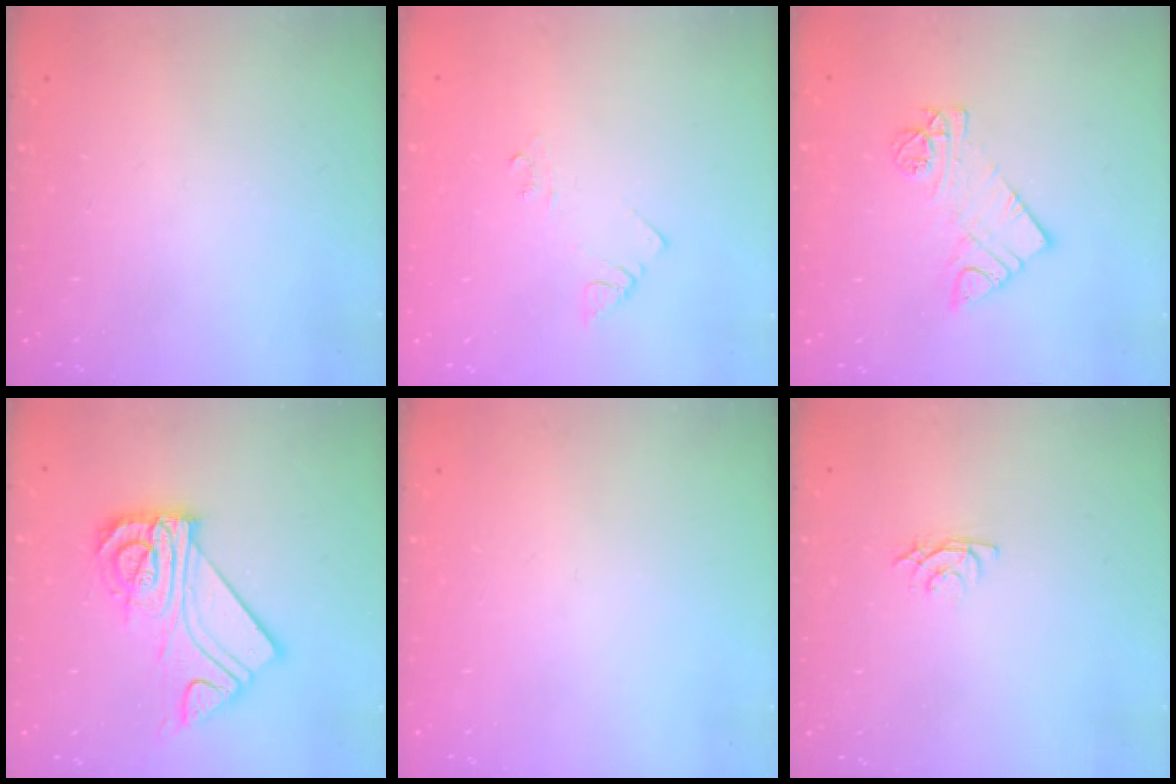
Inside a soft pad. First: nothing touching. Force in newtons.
{"total": 4.1, "press": 4.1, "slide": 0.4}
{"total": 10.1, "press": 10.0, "slide": 0.7}
{"total": 13.6, "press": 13.6, "slide": 0.7}
{"total": 0.0}
{"total": 3.0, "press": 3.0, "slide": 0.5}